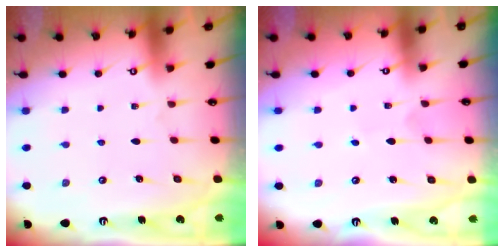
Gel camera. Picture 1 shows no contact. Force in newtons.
{"total": 1.2, "press": 1.2, "slide": 0.1}